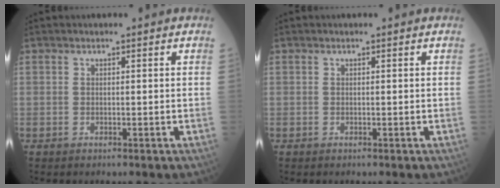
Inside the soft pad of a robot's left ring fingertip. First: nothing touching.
{"total": 0.0}